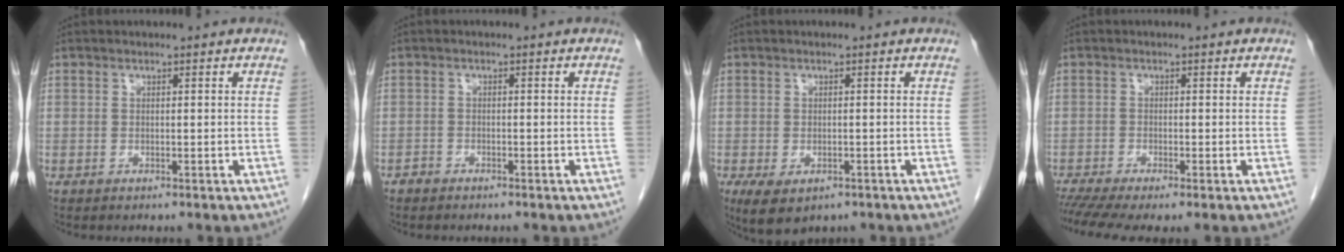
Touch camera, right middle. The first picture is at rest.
{"total": 1.0, "force": [-0.9, 0.5, 0.1], "torque": [-0.006, 0.002, -0.019]}
{"total": 5.4, "force": [-3.2, 2.9, 3.3], "torque": [-0.058, -0.009, -0.045]}
{"total": 5.6, "force": [-4.1, 0.7, 3.8], "torque": [-0.063, -0.009, -0.071]}